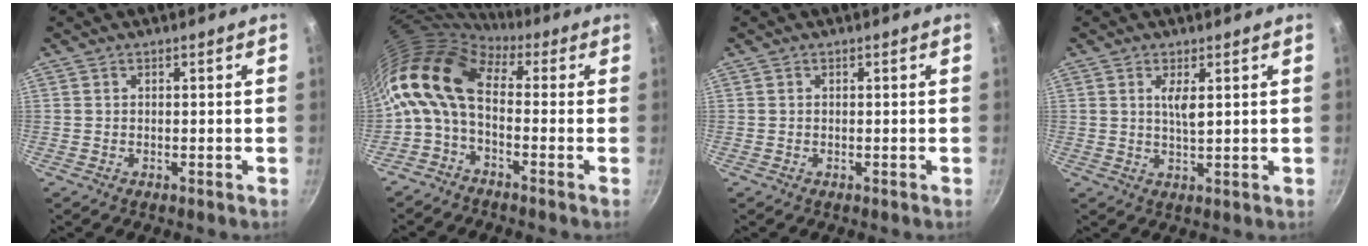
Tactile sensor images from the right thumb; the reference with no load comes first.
{"total": 12.1, "force": [0.4, 6.9, 9.9], "torque": [-0.192, 0.024, -0.012]}
{"total": 0.0}
{"total": 3.3, "force": [1.1, 0.9, 3.0], "torque": [-0.055, -0.008, 0.023]}